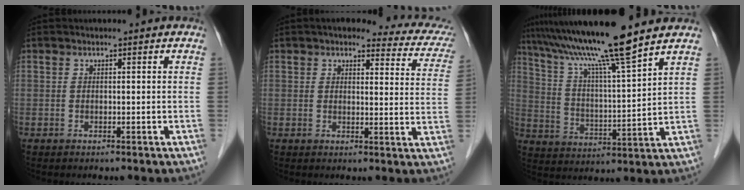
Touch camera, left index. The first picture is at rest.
{"total": 13.2, "force": [11.2, 3.7, 6.0], "torque": [-0.045, 0.001, 0.101]}
{"total": 14.5, "force": [11.8, -1.6, 8.4], "torque": [-0.151, 0.007, 0.204]}